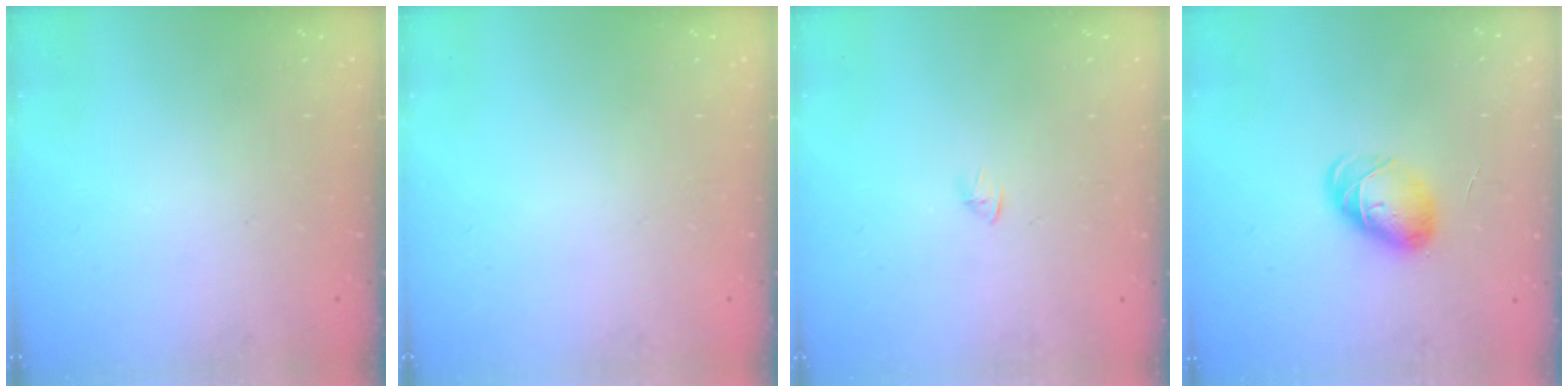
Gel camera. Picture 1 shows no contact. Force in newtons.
{"total": 0.0}
{"total": 1.4, "press": 1.3, "slide": 0.4}
{"total": 8.2, "press": 8.2, "slide": 0.5}